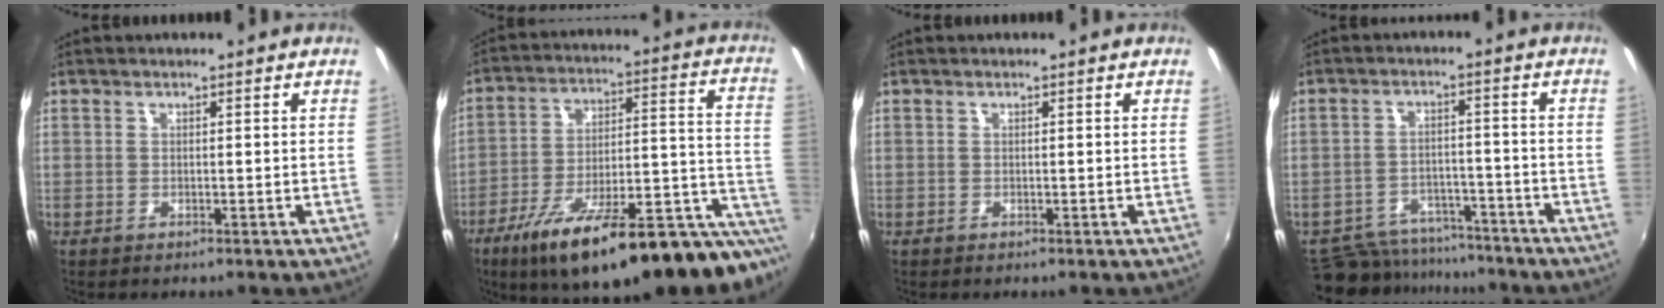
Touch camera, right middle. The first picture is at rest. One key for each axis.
{"total": 30.9, "fx": -21.4, "fy": 7.0, "fz": 21.1, "tx": -0.275, "ty": -0.037, "tz": -0.309}
{"total": 0.0}
{"total": 13.0, "fx": -11.4, "fy": 5.2, "fz": 3.5, "tx": -0.089, "ty": 0.014, "tz": -0.156}